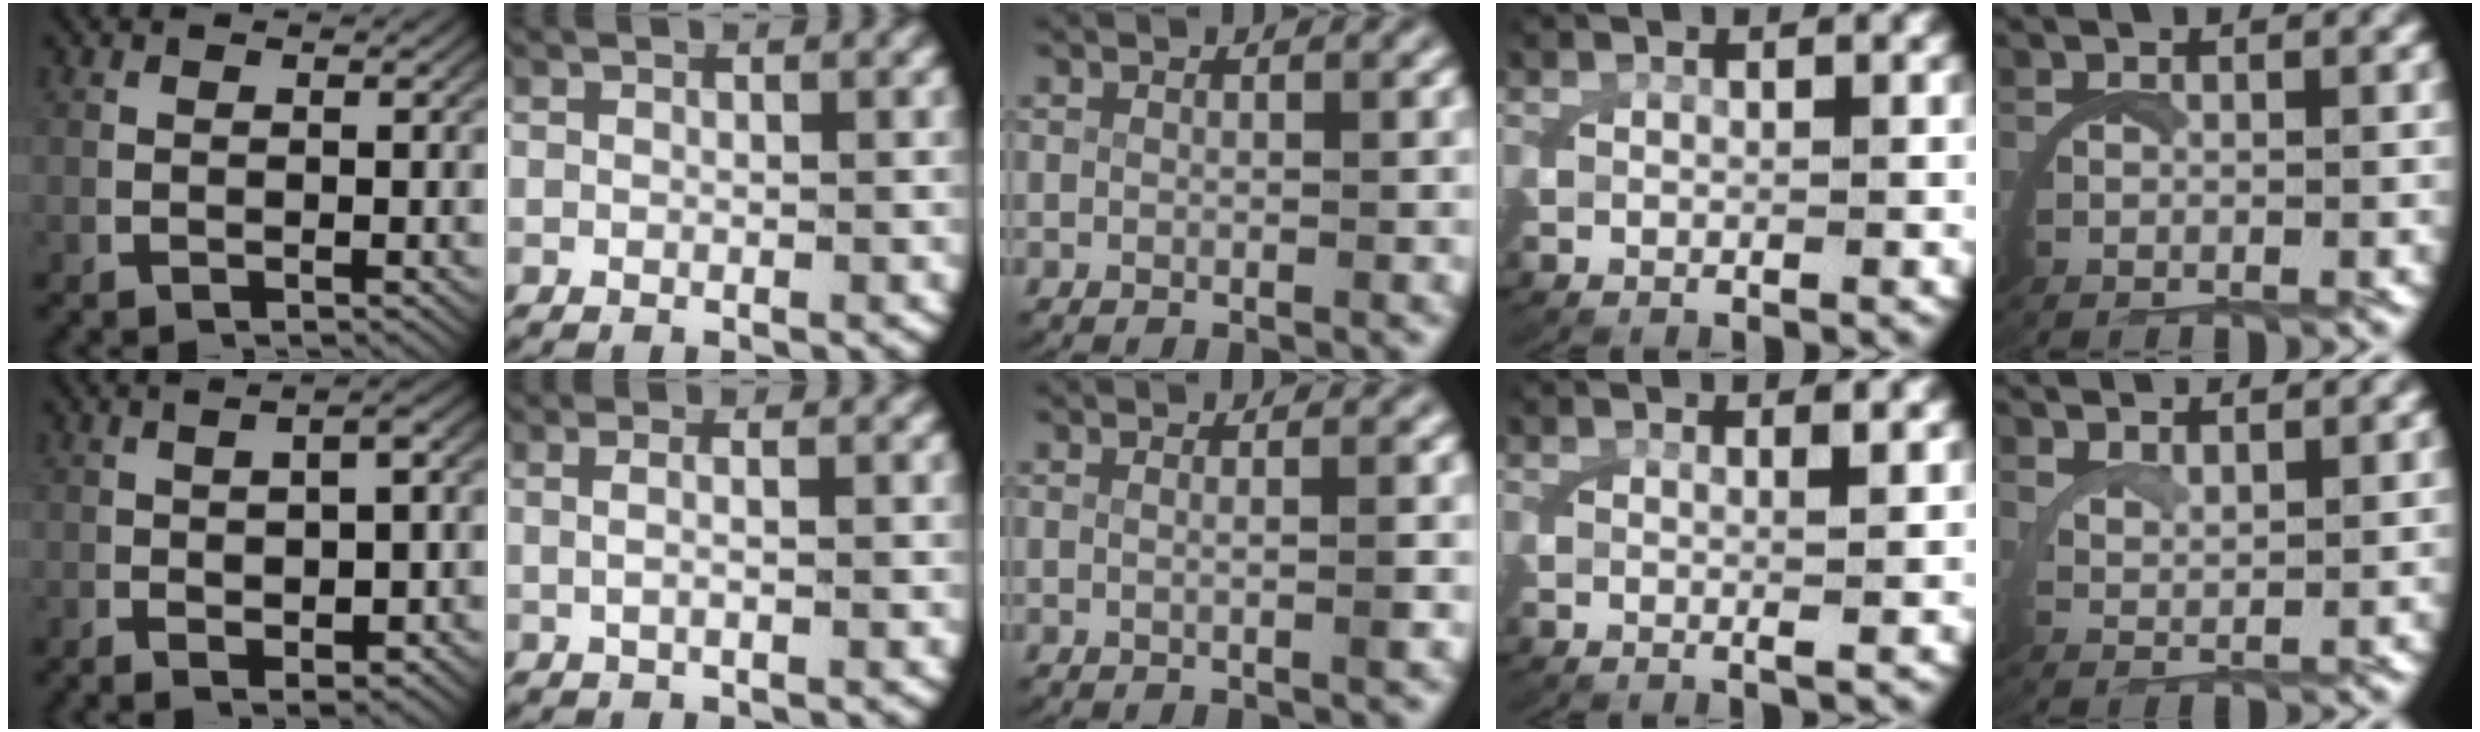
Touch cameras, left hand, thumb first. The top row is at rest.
{"thumb": {"total": 4.7, "force": [-0.4, 2.2, 4.1], "torque": [-0.053, 0.008, -0.008]}, "index": {"total": 1.6, "force": [-0.2, 0.3, 1.6], "torque": [-0.036, -0.002, -0.002]}, "middle": {"total": 1.3, "force": [-0.1, -0.3, 1.2], "torque": [-0.020, -0.001, -0.003]}, "ring": {"total": 1.4, "force": [0.4, -0.2, 1.4], "torque": [-0.029, -0.005, 0.006]}, "little": {"total": 3.9, "force": [3.9, -0.5, 0.5], "torque": [-0.019, -0.001, 0.070]}}